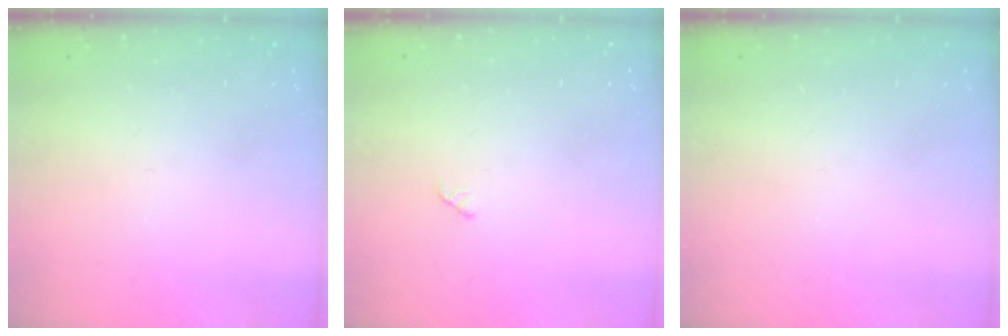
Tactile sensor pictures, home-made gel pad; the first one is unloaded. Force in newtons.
{"total": 2.8, "press": 2.8, "slide": 0.4}
{"total": 0.0}